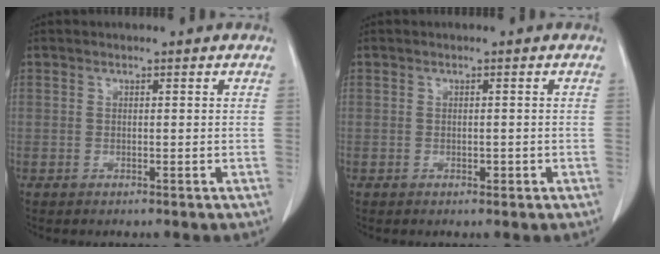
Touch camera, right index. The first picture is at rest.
{"total": 0.9, "force": [-0.4, 0.5, 0.6], "torque": [-0.010, 0.000, -0.002]}